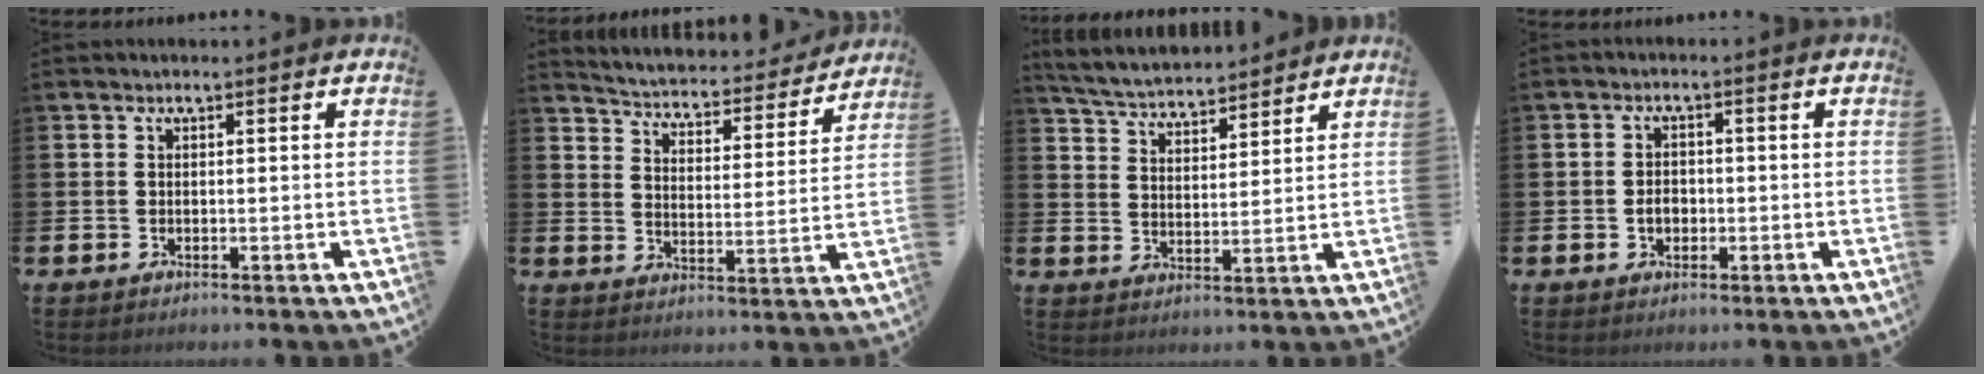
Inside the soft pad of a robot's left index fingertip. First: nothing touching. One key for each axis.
{"total": 4.3, "fx": 4.1, "fy": 1.0, "fz": 0.6, "tx": -0.034, "ty": -0.040, "tz": 0.063}
{"total": 4.9, "fx": 4.8, "fy": 0.8, "fz": 0.2, "tx": -0.021, "ty": -0.026, "tz": 0.086}
{"total": 2.4, "fx": -0.5, "fy": 1.8, "fz": 1.4, "tx": -0.010, "ty": -0.001, "tz": -0.016}